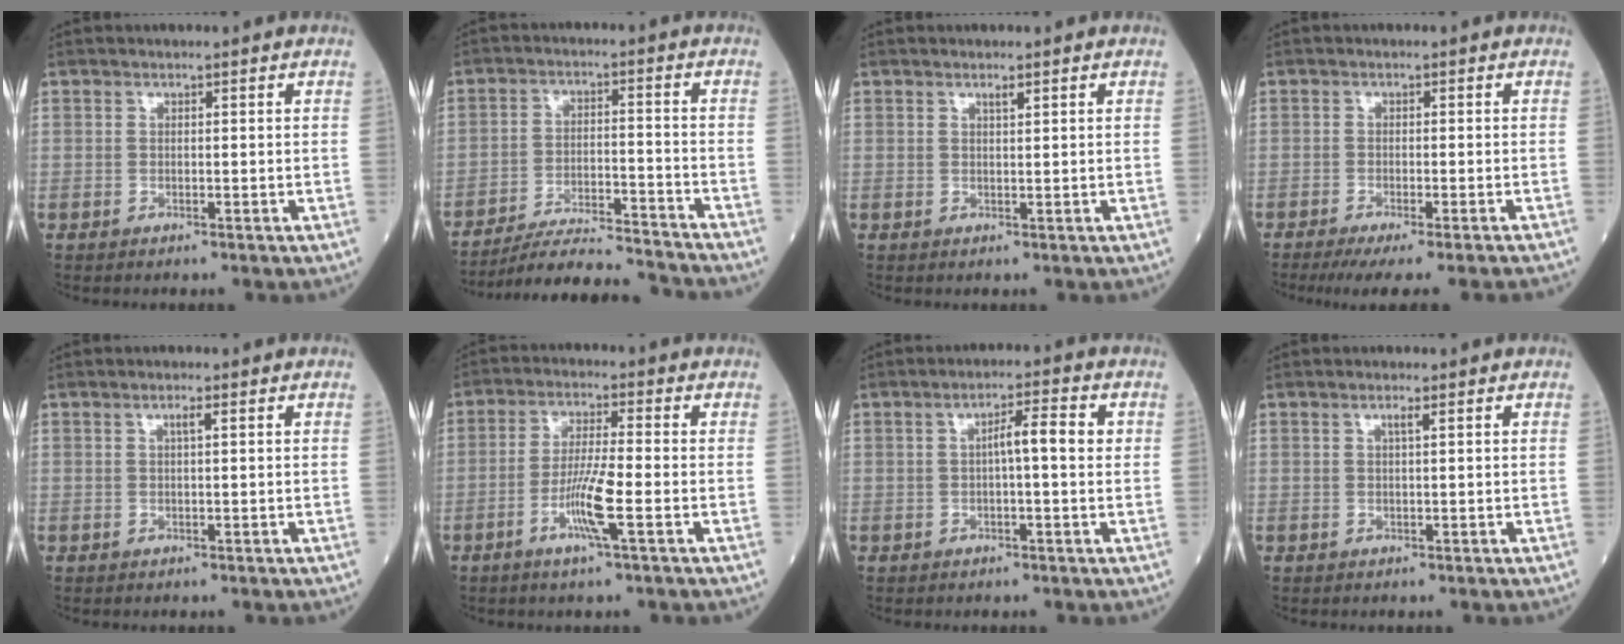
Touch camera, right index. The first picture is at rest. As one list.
[{"total": 14.5, "force": [-13.9, 0.4, 4.2], "torque": [-0.065, -0.004, -0.212]}, {"total": 0.9, "force": [0.6, 0.0, 0.6], "torque": [-0.012, -0.001, 0.010]}, {"total": 12.0, "force": [-10.7, -0.1, 5.2], "torque": [-0.059, -0.025, -0.140]}, {"total": 1.1, "force": [0.4, 0.0, 1.0], "torque": [-0.020, 0.002, 0.007]}, {"total": 7.2, "force": [-2.6, -0.2, 6.7], "torque": [-0.131, -0.008, -0.052]}, {"total": 4.8, "force": [0.6, 0.6, 4.7], "torque": [-0.075, 0.013, 0.005]}, {"total": 1.0, "force": [0.4, -0.1, 0.8], "torque": [-0.018, 0.000, 0.009]}]